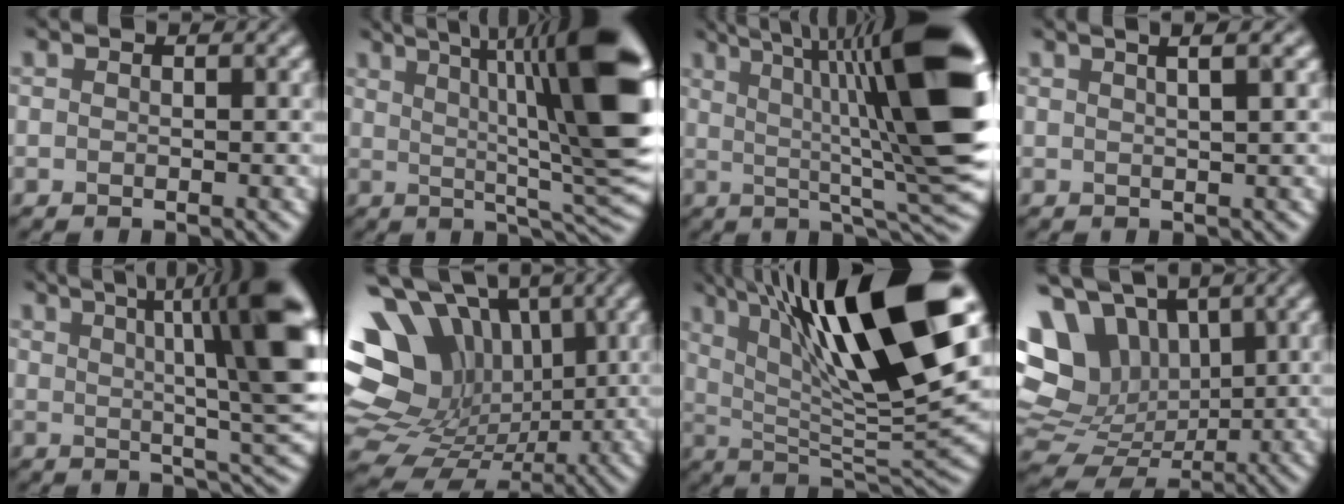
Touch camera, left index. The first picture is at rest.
{"total": 14.0, "force": [3.6, 3.3, 13.1], "torque": [-0.169, 0.009, 0.056]}
{"total": 14.9, "force": [2.9, 2.7, 14.4], "torque": [-0.201, 0.010, 0.047]}
{"total": 5.0, "force": [2.7, 1.9, 3.8], "torque": [-0.022, 0.037, 0.000]}
{"total": 12.5, "force": [4.0, 3.2, 11.4], "torque": [-0.143, 0.011, 0.053]}
{"total": 15.4, "force": [3.2, 12.1, 8.9], "torque": [-0.199, 0.025, 0.047]}
{"total": 16.2, "force": [6.6, 3.6, 14.4], "torque": [-0.232, 0.006, 0.112]}
{"total": 12.2, "force": [3.8, 9.2, 7.1], "torque": [-0.162, 0.015, 0.071]}